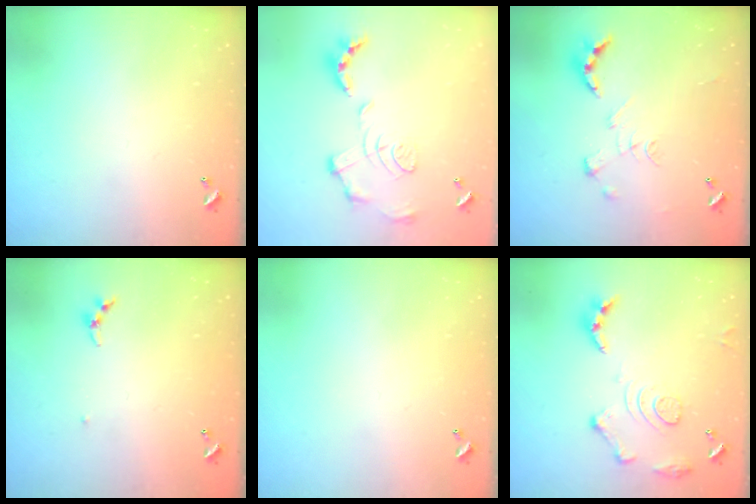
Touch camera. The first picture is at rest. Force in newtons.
{"total": 1.6, "press": 0.9, "slide": 1.3}
{"total": 2.6, "press": 1.9, "slide": 1.8}
{"total": 3.8, "press": 3.8, "slide": 0.3}
{"total": 0.0}
{"total": 13.7, "press": 13.6, "slide": 1.4}